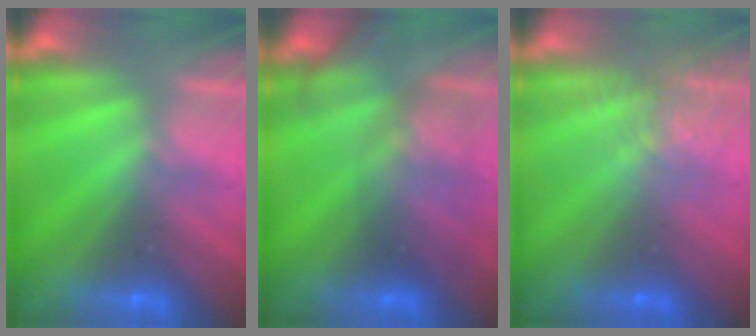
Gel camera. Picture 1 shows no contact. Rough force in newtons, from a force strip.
{"total": 2.7}
{"total": 2.8}